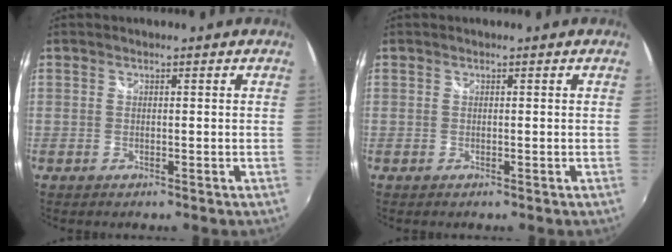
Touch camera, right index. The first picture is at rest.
{"total": 0.0}